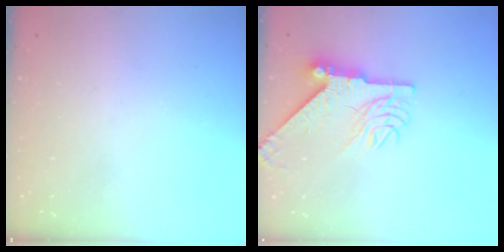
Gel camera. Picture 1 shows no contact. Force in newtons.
{"total": 10.0, "press": 9.8, "slide": 1.6}